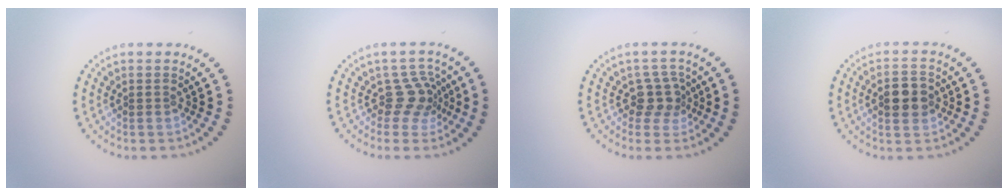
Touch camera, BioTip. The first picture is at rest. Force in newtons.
{"total": 2.7, "press": 1.9, "slide": 2.0}
{"total": 2.5, "press": 2.0, "slide": 1.4}
{"total": 3.6, "press": 3.6, "slide": 0.2}